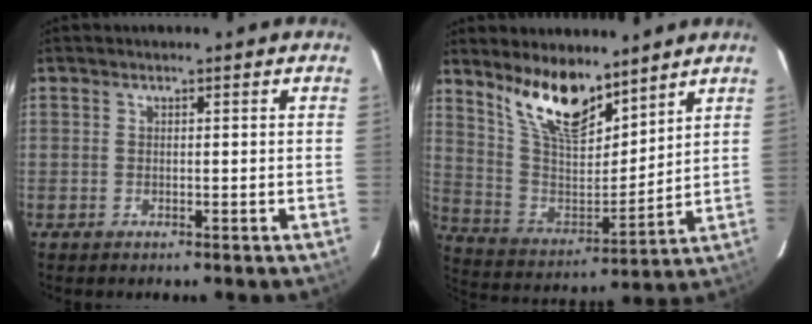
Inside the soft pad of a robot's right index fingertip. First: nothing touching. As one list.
[{"total": 14.6, "force": [10.8, 5.4, 8.2], "torque": [-0.162, -0.005, 0.216]}]